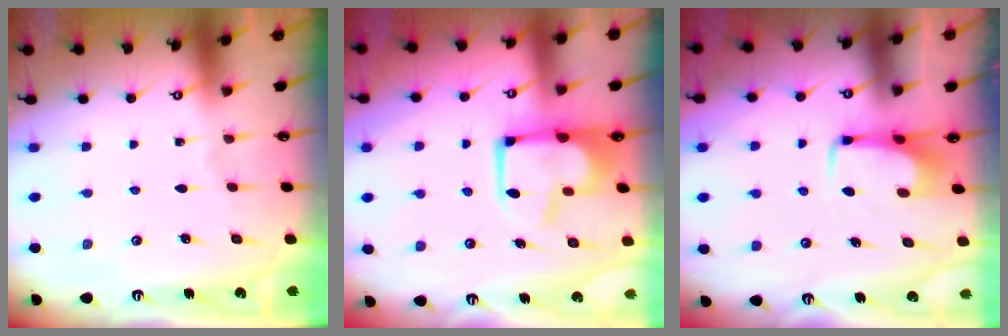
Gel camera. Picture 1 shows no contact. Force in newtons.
{"total": 2.8, "press": 2.7, "slide": 0.8}
{"total": 3.2, "press": 3.2, "slide": 0.4}